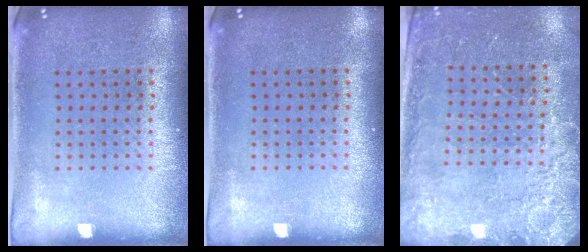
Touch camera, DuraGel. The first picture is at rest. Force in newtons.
{"total": 0.0}
{"total": 2.5, "press": 2.4, "slide": 0.5}